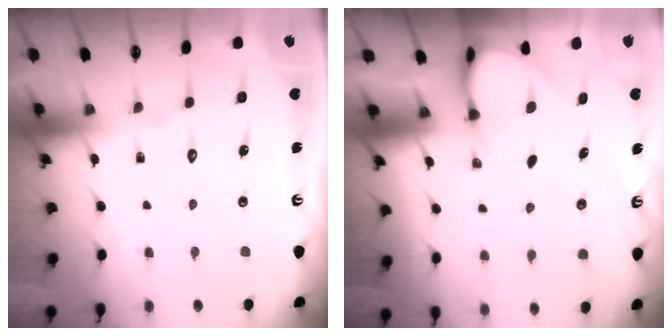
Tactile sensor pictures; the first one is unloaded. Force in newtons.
{"total": 3.8, "press": 3.8, "slide": 0.3}